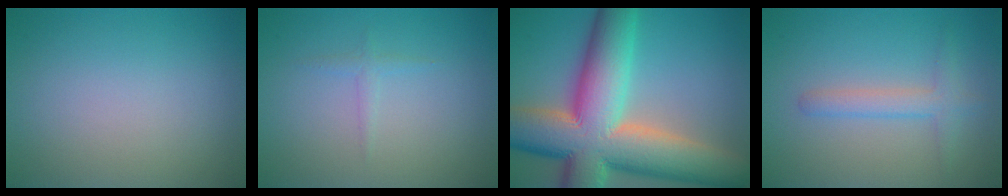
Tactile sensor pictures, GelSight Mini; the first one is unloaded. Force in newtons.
{"total": 0.9, "press": 0.9, "slide": 0.0}
{"total": 16.3, "press": 16.2, "slide": 1.1}
{"total": 2.3, "press": 2.3, "slide": 0.2}